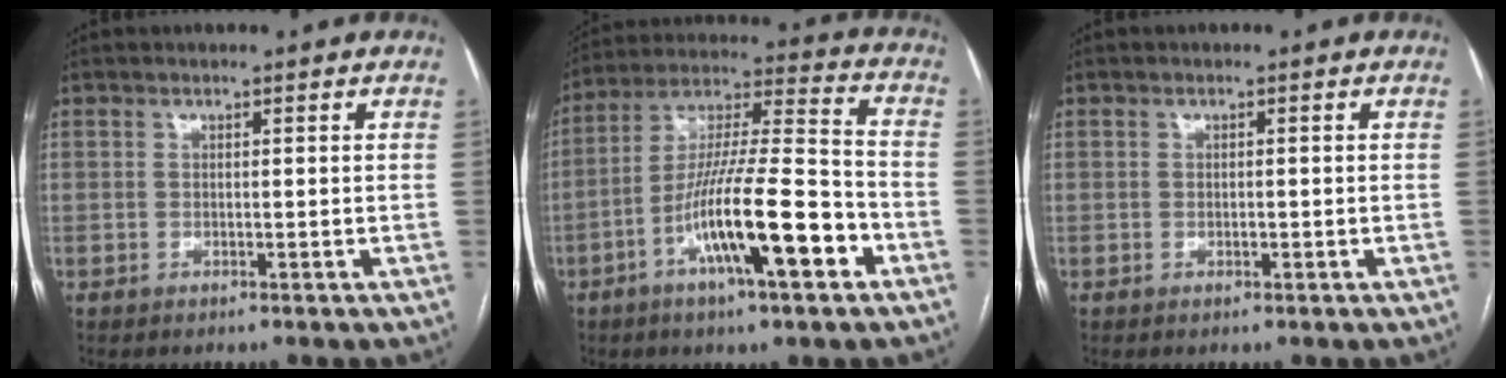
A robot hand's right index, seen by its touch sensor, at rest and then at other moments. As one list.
[{"total": 17.1, "force": [-7.0, 1.8, 15.5], "torque": [-0.276, -0.004, -0.120]}, {"total": 0.7, "force": [-0.2, 0.4, 0.6], "torque": [-0.011, 0.000, -0.002]}]